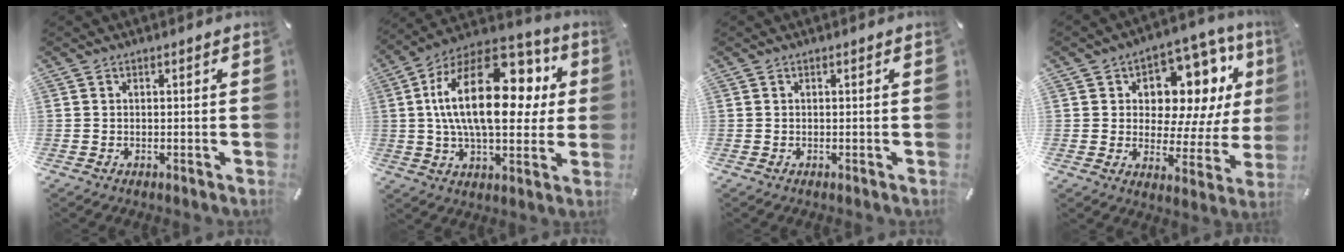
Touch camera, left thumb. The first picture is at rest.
{"total": 25.8, "force": [5.8, 13.6, 21.1], "torque": [-0.387, -0.018, 0.091]}
{"total": 0.0}
{"total": 13.4, "force": [6.7, 8.8, 7.5], "torque": [-0.098, -0.058, 0.117]}